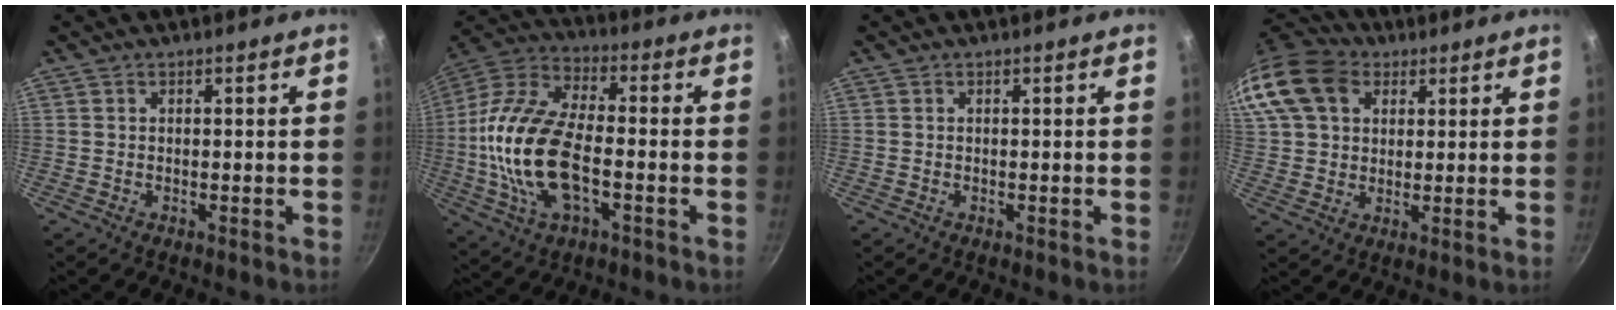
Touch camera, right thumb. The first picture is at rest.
{"total": 20.0, "force": [-3.2, 10.1, 16.9], "torque": [-0.335, 0.028, -0.074]}
{"total": 0.0}
{"total": 18.6, "force": [7.2, 13.9, 10.1], "torque": [-0.220, 0.028, 0.125]}